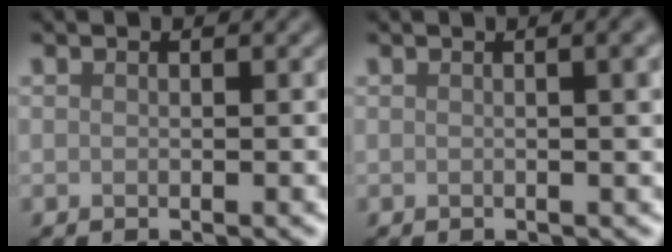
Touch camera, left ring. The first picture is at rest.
{"total": 4.7, "force": [0.8, 2.0, 4.1], "torque": [-0.020, 0.022, -0.007]}